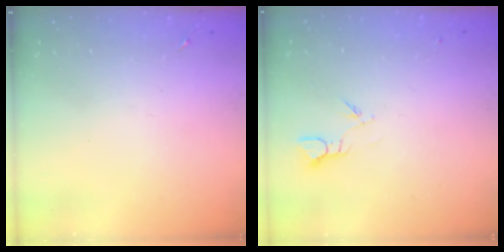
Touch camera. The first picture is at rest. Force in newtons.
{"total": 2.7, "press": 2.7, "slide": 0.3}